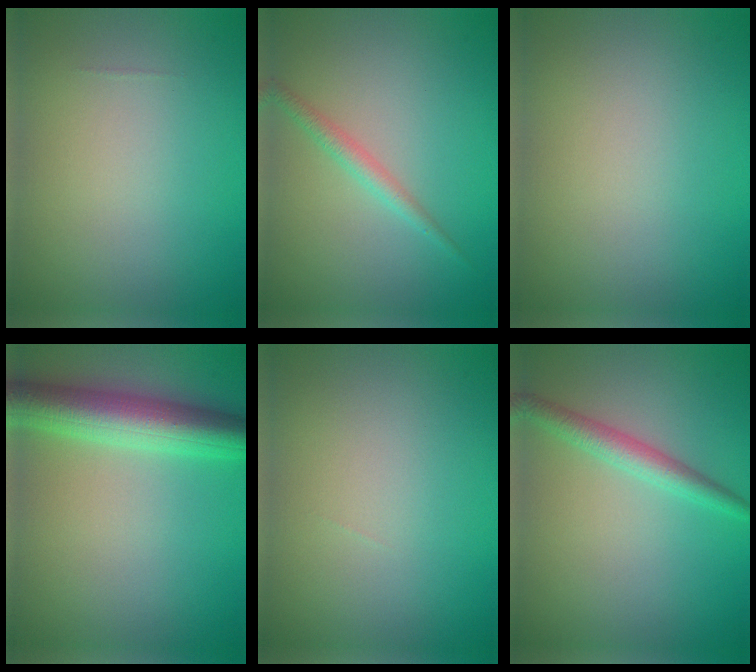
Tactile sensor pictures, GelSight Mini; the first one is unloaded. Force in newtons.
{"total": 1.6, "press": 1.6, "slide": 0.1}
{"total": 0.0}
{"total": 6.6, "press": 6.6, "slide": 0.1}
{"total": 0.0}
{"total": 2.5, "press": 2.5, "slide": 0.0}